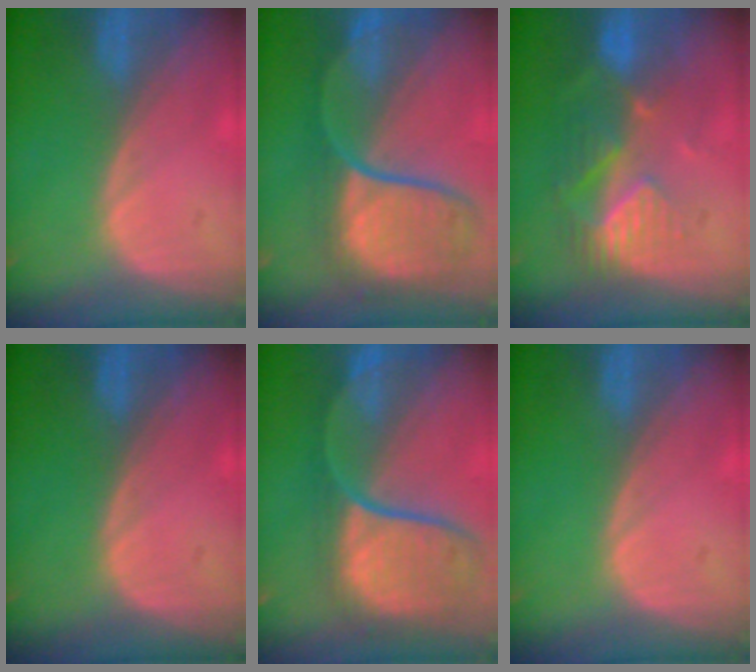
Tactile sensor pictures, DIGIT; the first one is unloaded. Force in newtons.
{"total": 10.5, "press": 9.6, "slide": 4.1}
{"total": 9.1, "press": 7.9, "slide": 4.5}
{"total": 0.0}
{"total": 11.7, "press": 9.8, "slide": 6.4}
{"total": 0.0}